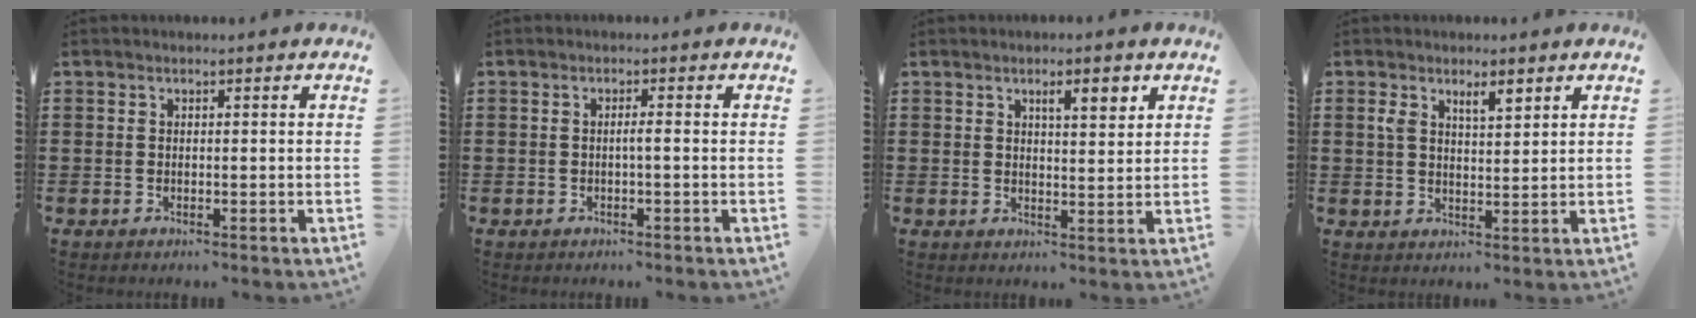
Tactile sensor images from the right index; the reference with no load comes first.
{"total": 1.2, "force": [-0.4, -0.1, 1.1], "torque": [-0.021, -0.003, -0.008]}
{"total": 3.8, "force": [1.9, 1.0, 3.2], "torque": [-0.050, 0.001, 0.027]}
{"total": 4.0, "force": [2.3, 1.5, 2.9], "torque": [-0.055, 0.003, 0.038]}